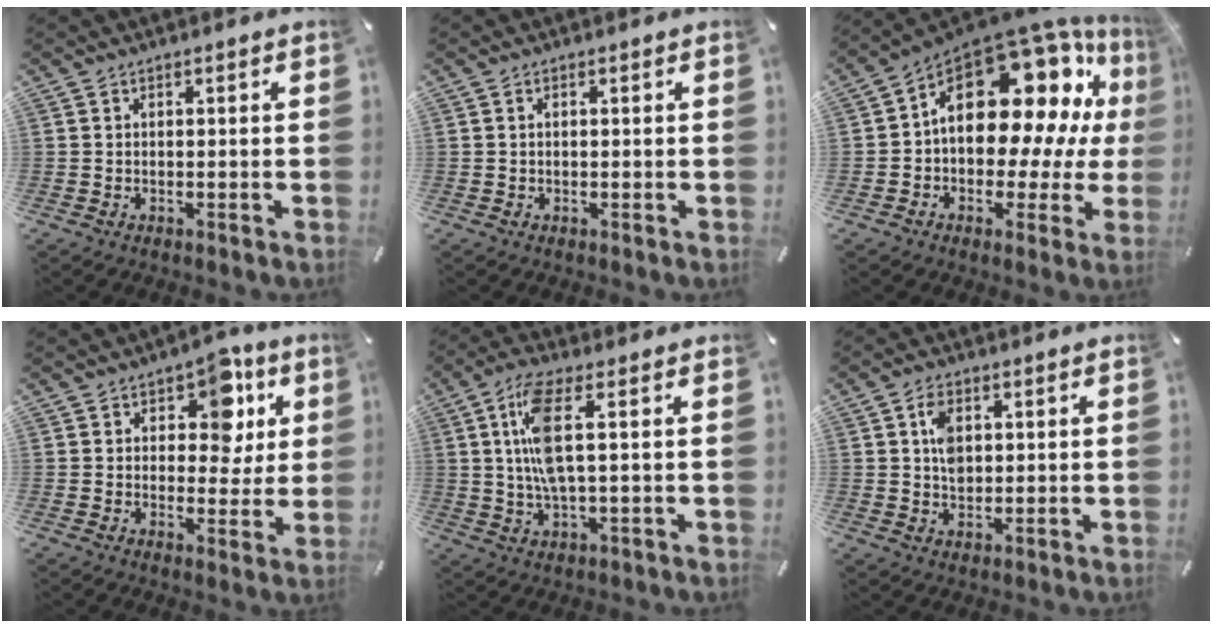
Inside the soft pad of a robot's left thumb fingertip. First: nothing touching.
{"total": 0.6, "force": [0.0, 0.4, 0.5], "torque": [-0.010, 0.003, -0.001]}
{"total": 20.7, "force": [7.0, 12.6, 14.8], "torque": [-0.229, -0.062, 0.115]}
{"total": 10.1, "force": [4.4, 6.9, 5.9], "torque": [-0.064, -0.020, 0.072]}
{"total": 10.3, "force": [1.8, 3.3, 9.6], "torque": [-0.210, -0.008, 0.026]}
{"total": 5.7, "force": [1.4, 4.2, 3.6], "torque": [-0.055, 0.000, 0.021]}